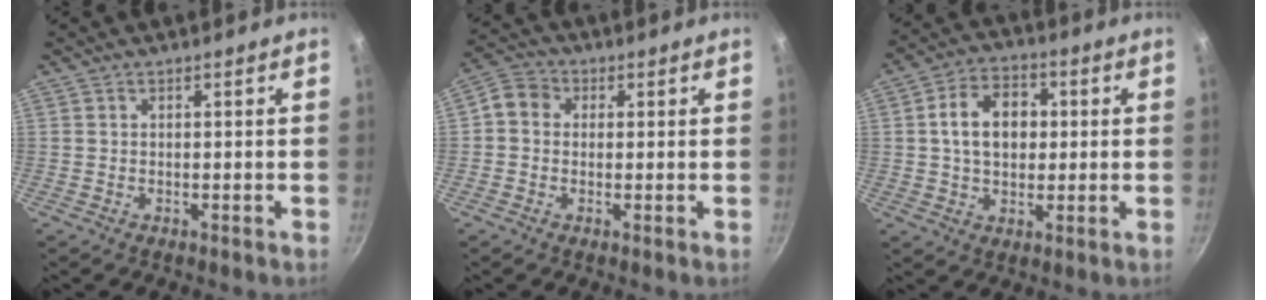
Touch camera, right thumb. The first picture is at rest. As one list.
[{"total": 5.0, "force": [0.4, 4.4, 2.4], "torque": [-0.033, 0.011, -0.012]}, {"total": 10.6, "force": [1.2, 7.7, 7.2], "torque": [-0.093, 0.016, 0.012]}]